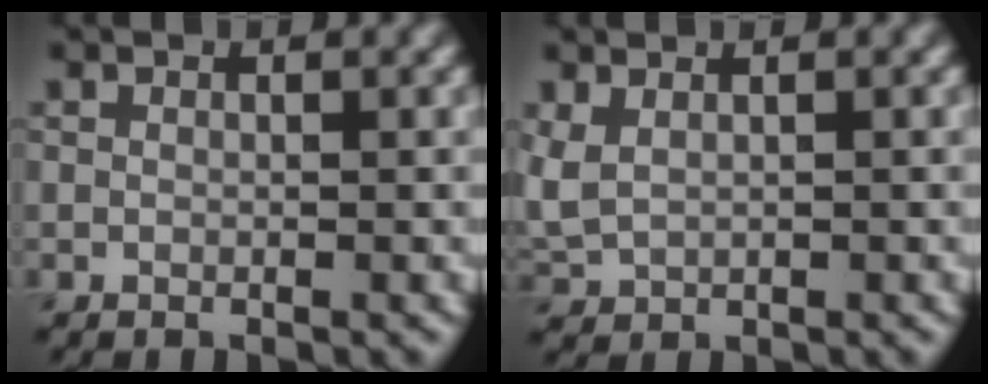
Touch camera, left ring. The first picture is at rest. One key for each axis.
{"total": 1.9, "fx": 0.8, "fy": 1.2, "fz": 1.2, "tx": -0.037, "ty": 0.003, "tz": 0.021}